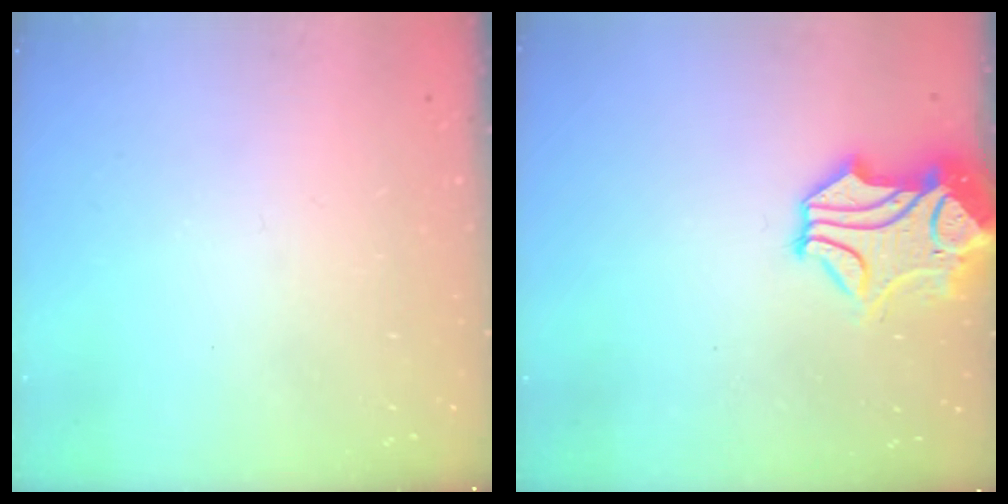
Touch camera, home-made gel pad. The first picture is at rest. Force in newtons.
{"total": 2.3, "press": 1.9, "slide": 1.3}